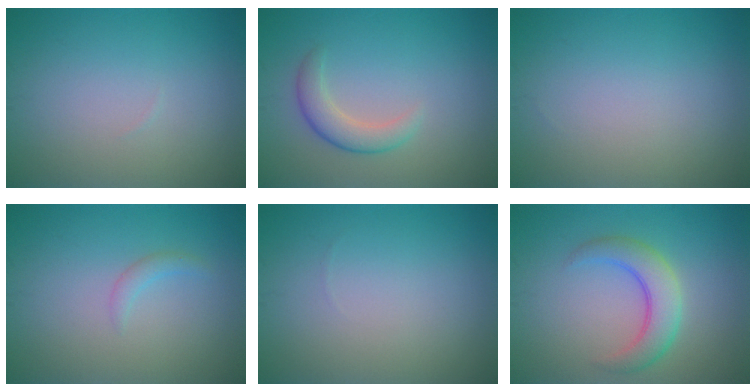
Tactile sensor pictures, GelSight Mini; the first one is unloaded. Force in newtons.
{"total": 2.7, "press": 2.7, "slide": 0.1}
{"total": 0.0}
{"total": 1.0, "press": 1.0, "slide": 0.0}
{"total": 0.0}
{"total": 4.2, "press": 4.2, "slide": 0.1}